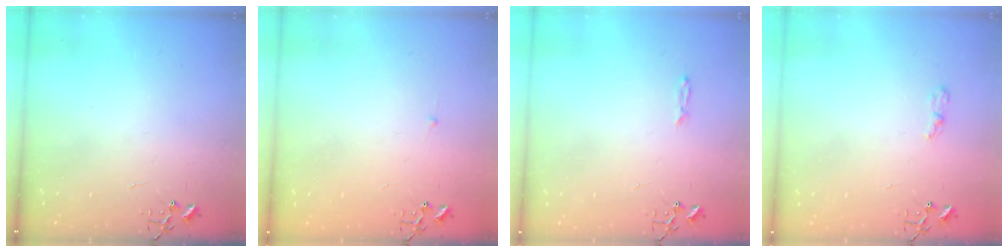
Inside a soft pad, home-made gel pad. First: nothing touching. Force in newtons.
{"total": 2.3, "press": 2.3, "slide": 0.3}
{"total": 3.4, "press": 3.4, "slide": 0.4}
{"total": 3.3, "press": 3.3, "slide": 0.5}